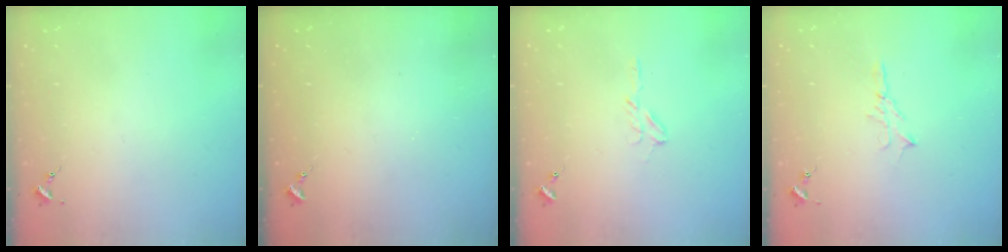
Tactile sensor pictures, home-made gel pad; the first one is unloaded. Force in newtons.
{"total": 0.0}
{"total": 5.5, "press": 5.5, "slide": 0.5}
{"total": 4.7, "press": 4.7, "slide": 0.5}